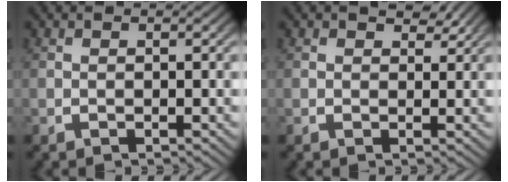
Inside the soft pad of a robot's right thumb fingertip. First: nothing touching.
{"total": 2.0, "force": [1.7, 0.7, 0.8], "torque": [-0.005, -0.002, 0.028]}